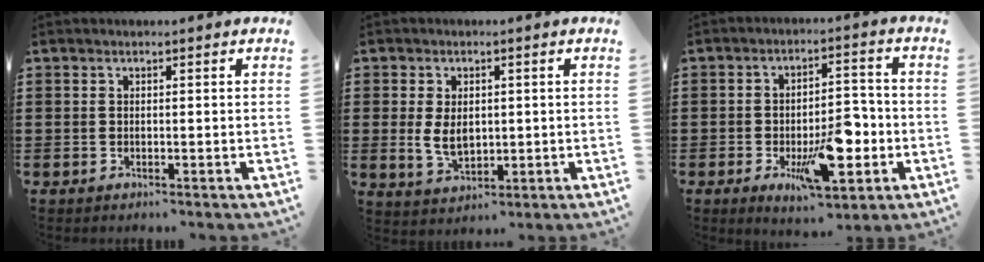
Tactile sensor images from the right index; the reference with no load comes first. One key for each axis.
{"total": 4.7, "fx": 0.0, "fy": 2.9, "fz": 3.7, "tx": -0.072, "ty": 0.001, "tz": -0.003}
{"total": 11.3, "fx": -3.1, "fy": 4.5, "fz": 9.9, "tx": -0.162, "ty": -0.006, "tz": -0.051}